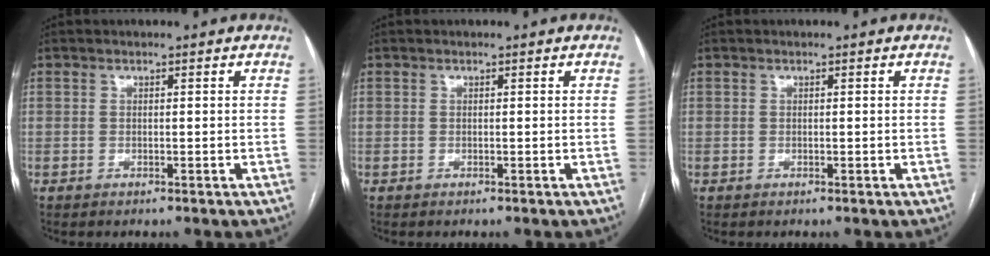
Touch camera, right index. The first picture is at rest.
{"total": 0.0}
{"total": 0.0}